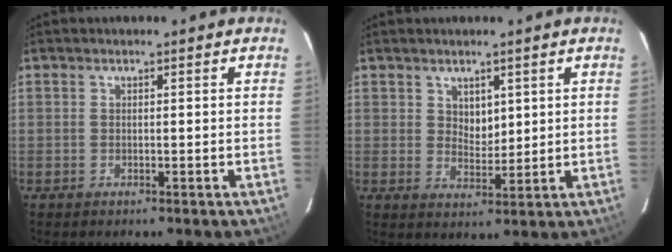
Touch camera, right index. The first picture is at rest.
{"total": 3.7, "force": [1.8, 2.6, 2.0], "torque": [-0.025, -0.001, 0.036]}